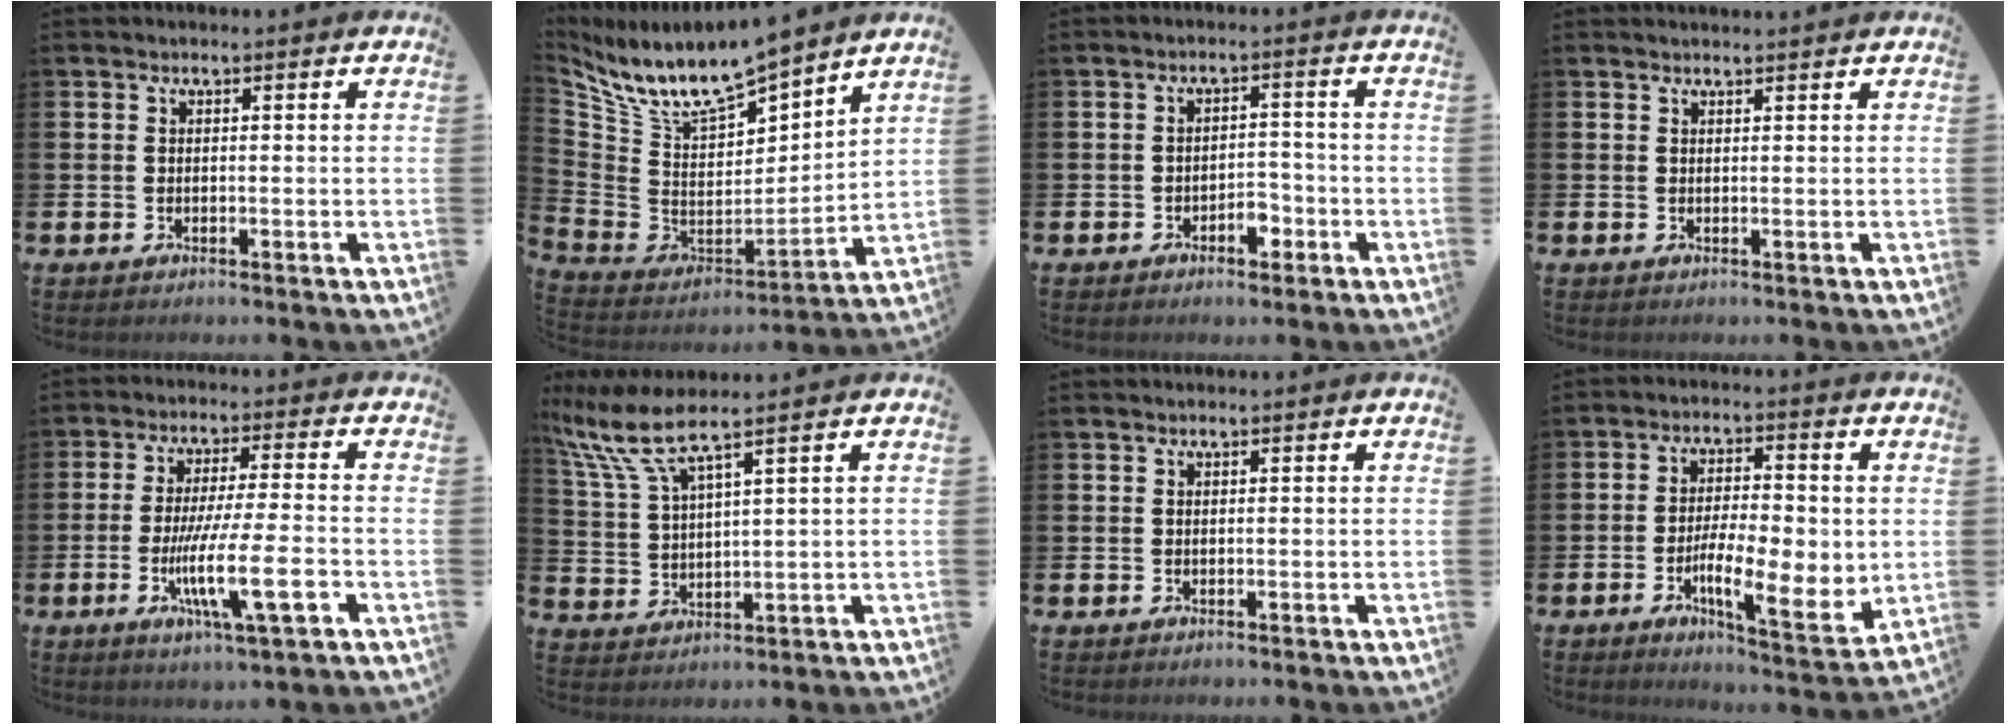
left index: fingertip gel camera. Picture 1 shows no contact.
{"total": 10.5, "force": [9.8, 2.1, 3.3], "torque": [-0.109, -0.076, 0.173]}
{"total": 2.7, "force": [-1.7, 1.5, 1.4], "torque": [-0.021, 0.001, -0.037]}
{"total": 0.8, "force": [0.8, -0.1, 0.0], "torque": [0.006, -0.004, 0.015]}
{"total": 10.3, "force": [-3.4, 1.3, 9.6], "torque": [-0.177, -0.006, -0.060]}
{"total": 7.5, "force": [6.0, 0.9, 4.5], "torque": [-0.107, -0.019, 0.104]}
{"total": 0.0}
{"total": 7.9, "force": [-1.7, 2.2, 7.4], "torque": [-0.112, -0.014, -0.029]}